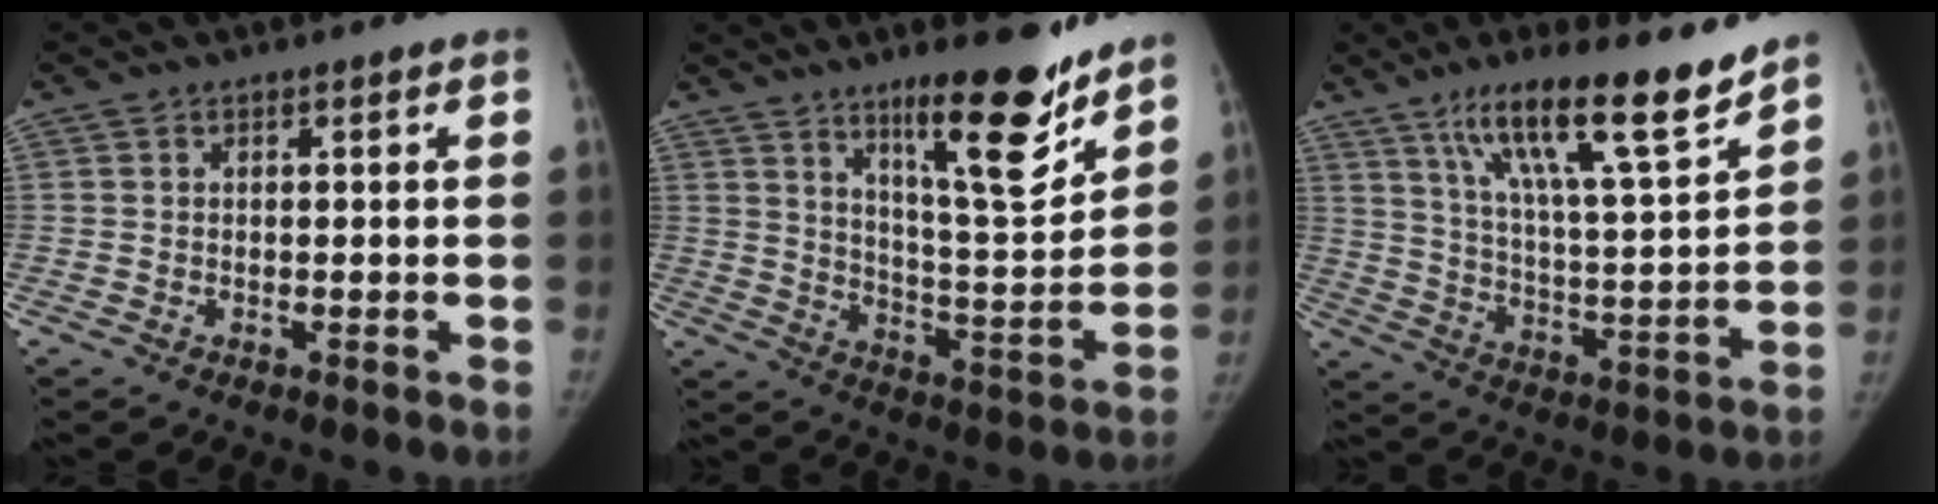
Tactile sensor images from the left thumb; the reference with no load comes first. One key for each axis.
{"total": 17.3, "fx": 11.9, "fy": 3.5, "fz": 12.0, "tx": -0.148, "ty": -0.089, "tz": 0.193}
{"total": 18.0, "fx": 12.8, "fy": 2.6, "fz": 12.4, "tx": -0.184, "ty": -0.071, "tz": 0.217}